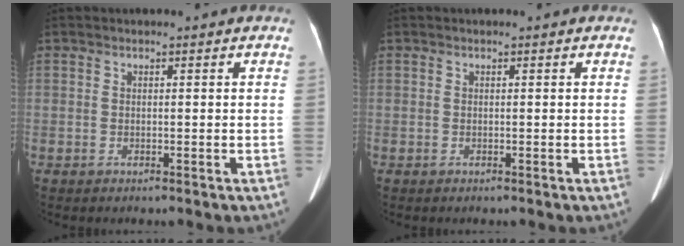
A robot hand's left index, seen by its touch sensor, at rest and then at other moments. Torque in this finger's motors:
{"motor_torque": [-0.11, -0.08, 0.00, 0.00]}